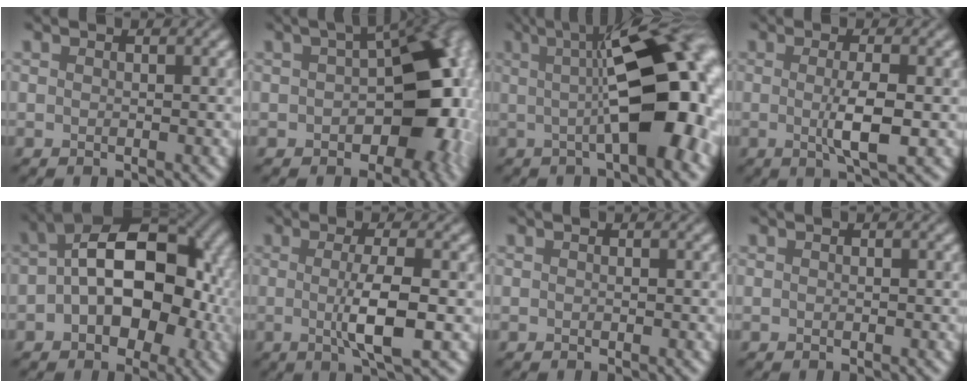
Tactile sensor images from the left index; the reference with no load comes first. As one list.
[{"total": 11.0, "force": [-1.2, 6.4, 8.9], "torque": [-0.091, 0.001, -0.022]}, {"total": 13.3, "force": [1.0, 4.0, 12.6], "torque": [-0.147, 0.025, 0.006]}, {"total": 3.8, "force": [-0.3, 0.7, 3.7], "torque": [-0.067, -0.007, -0.004]}, {"total": 11.8, "force": [-0.2, 7.3, 9.3], "torque": [-0.098, 0.024, -0.021]}, {"total": 4.8, "force": [-0.4, 0.9, 4.7], "torque": [-0.079, -0.007, -0.007]}, {"total": 0.0}, {"total": 0.0}]